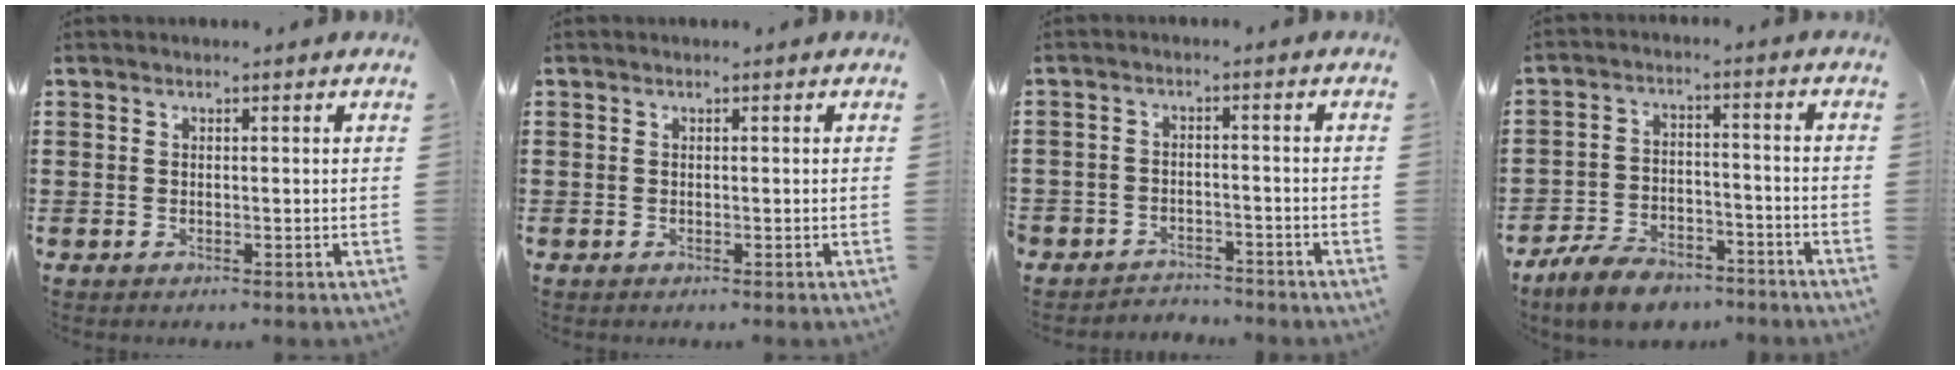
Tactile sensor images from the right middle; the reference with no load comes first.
{"total": 0.0}
{"total": 3.2, "force": [-3.1, 0.8, -0.4], "torque": [-0.002, 0.001, -0.069]}
{"total": 7.1, "force": [-6.3, 2.1, 2.6], "torque": [-0.053, 0.016, -0.122]}